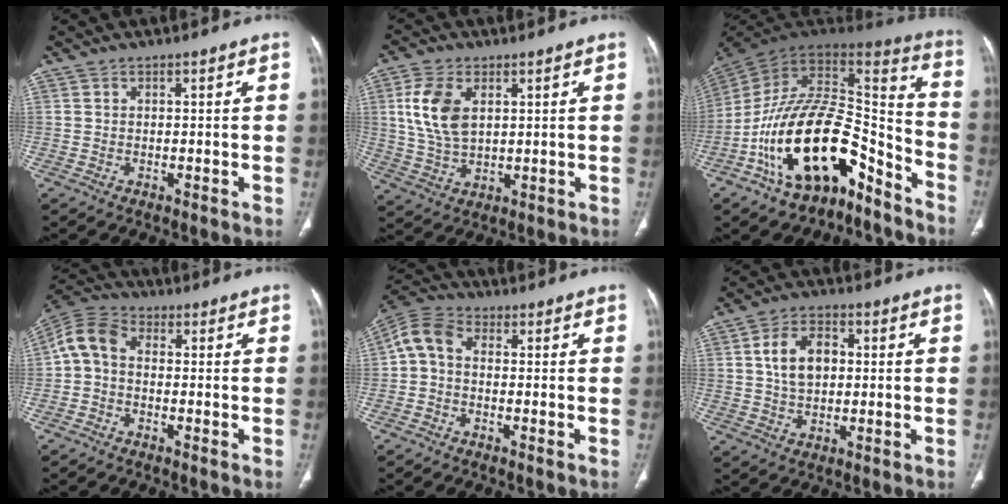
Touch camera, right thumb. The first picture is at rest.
{"total": 10.1, "force": [2.7, 6.0, 7.7], "torque": [-0.156, -0.006, 0.060]}
{"total": 26.0, "force": [-14.2, 12.9, 17.6], "torque": [-0.286, 0.104, -0.235]}
{"total": 6.9, "force": [-0.4, 4.5, 5.1], "torque": [-0.098, 0.023, -0.025]}
{"total": 6.1, "force": [-0.3, 3.9, 4.6], "torque": [-0.089, 0.021, -0.022]}
{"total": 8.4, "force": [1.3, 5.5, 6.3], "torque": [-0.099, 0.009, 0.022]}